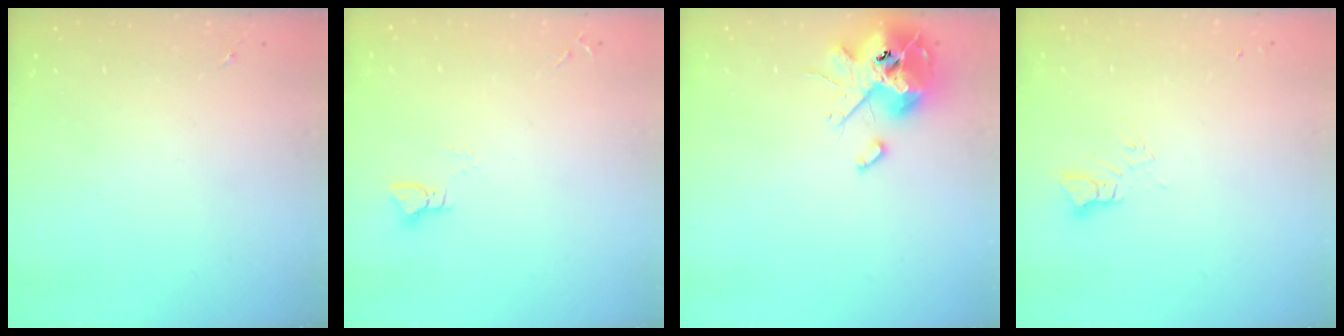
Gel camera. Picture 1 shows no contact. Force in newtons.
{"total": 2.9, "press": 2.9, "slide": 0.3}
{"total": 14.3, "press": 14.0, "slide": 2.5}
{"total": 3.8, "press": 3.8, "slide": 0.3}